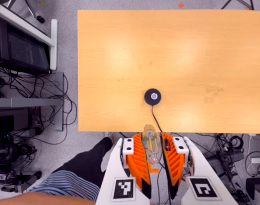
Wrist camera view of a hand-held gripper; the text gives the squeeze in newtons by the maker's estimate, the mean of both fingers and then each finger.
{"total": 20.6, "left": 24.7, "right": 16.4}